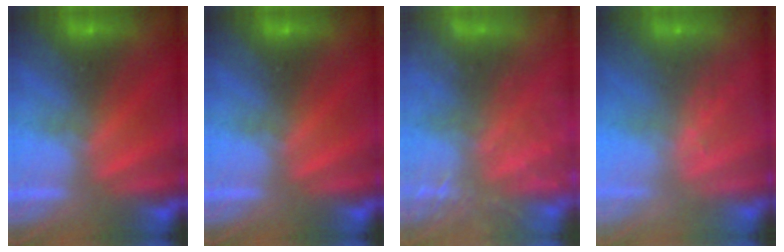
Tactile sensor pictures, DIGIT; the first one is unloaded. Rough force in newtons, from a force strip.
{"total": 0.0}
{"total": 6.1}
{"total": 2.5}